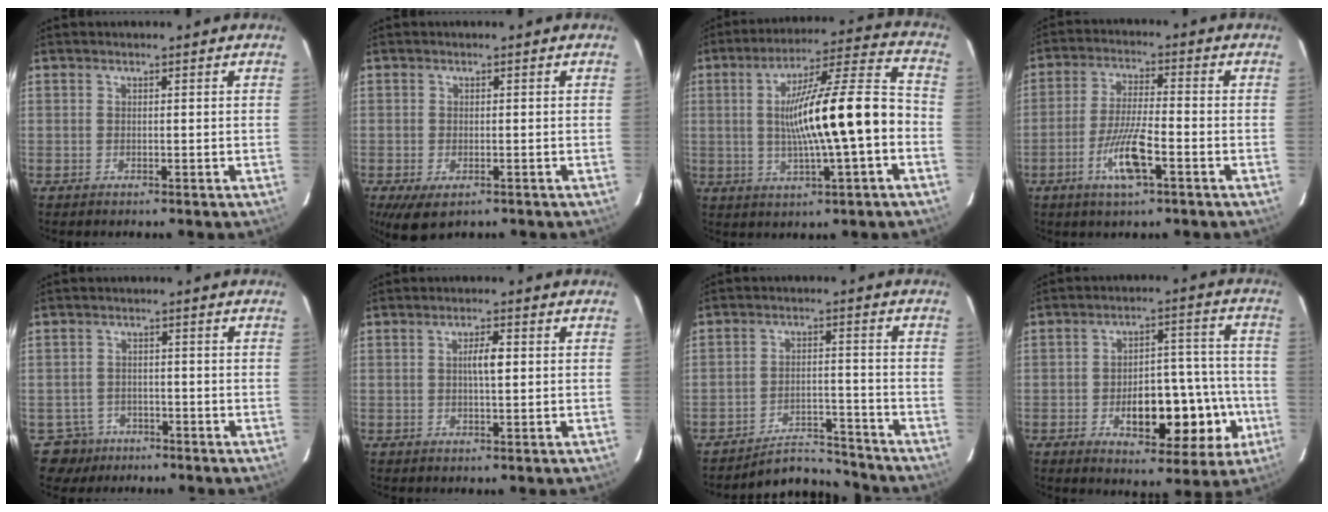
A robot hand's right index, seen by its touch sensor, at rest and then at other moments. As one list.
[{"total": 5.2, "force": [-3.1, 2.4, 3.4], "torque": [-0.060, -0.012, -0.046]}, {"total": 16.3, "force": [-1.7, 0.9, 16.1], "torque": [-0.264, 0.019, -0.026]}, {"total": 8.5, "force": [-3.7, 1.1, 7.6], "torque": [-0.149, -0.007, -0.067]}, {"total": 4.9, "force": [-3.2, 3.6, -0.7], "torque": [0.016, 0.008, -0.052]}, {"total": 2.9, "force": [0.3, 0.5, 2.8], "torque": [-0.051, 0.003, 0.006]}, {"total": 6.9, "force": [-6.8, 1.1, -0.7], "torque": [0.011, 0.025, -0.109]}, {"total": 14.5, "force": [-4.4, 6.5, 12.2], "torque": [-0.154, 0.031, -0.048]}]